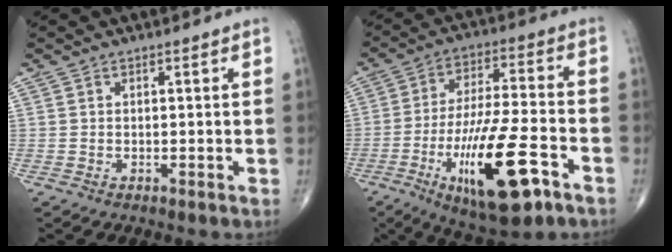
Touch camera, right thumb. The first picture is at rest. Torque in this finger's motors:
{"motor_torque": [2.78, 2.23, 1.95, -0.80, 0.21]}